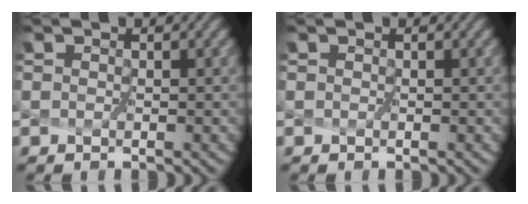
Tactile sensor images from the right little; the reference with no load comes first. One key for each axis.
{"total": 0.0}